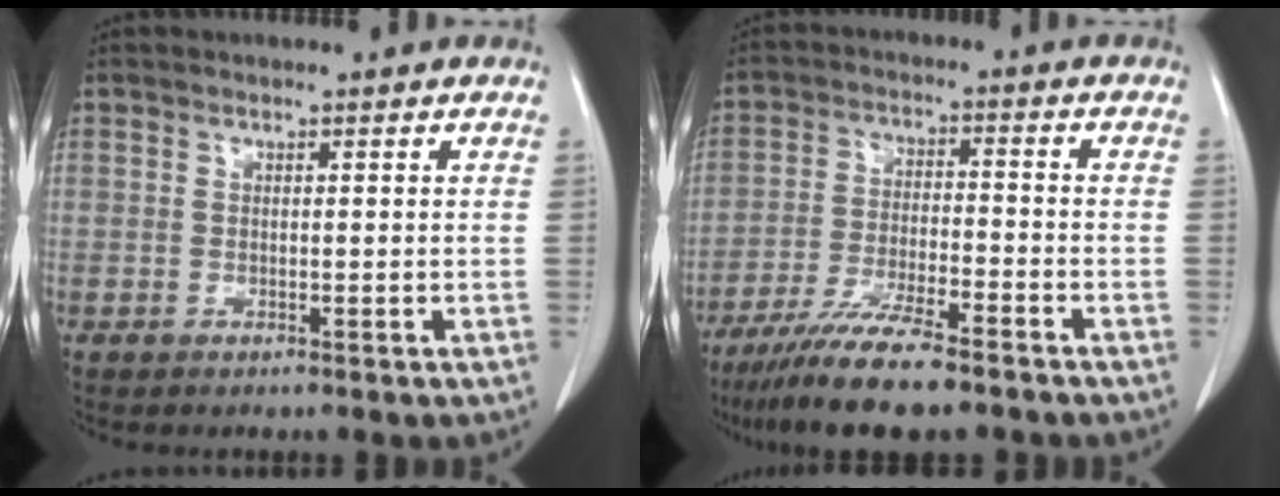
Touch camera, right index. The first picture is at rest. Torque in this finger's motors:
{"motor_torque": [1.09, -1.05, 0.35, 0.16]}